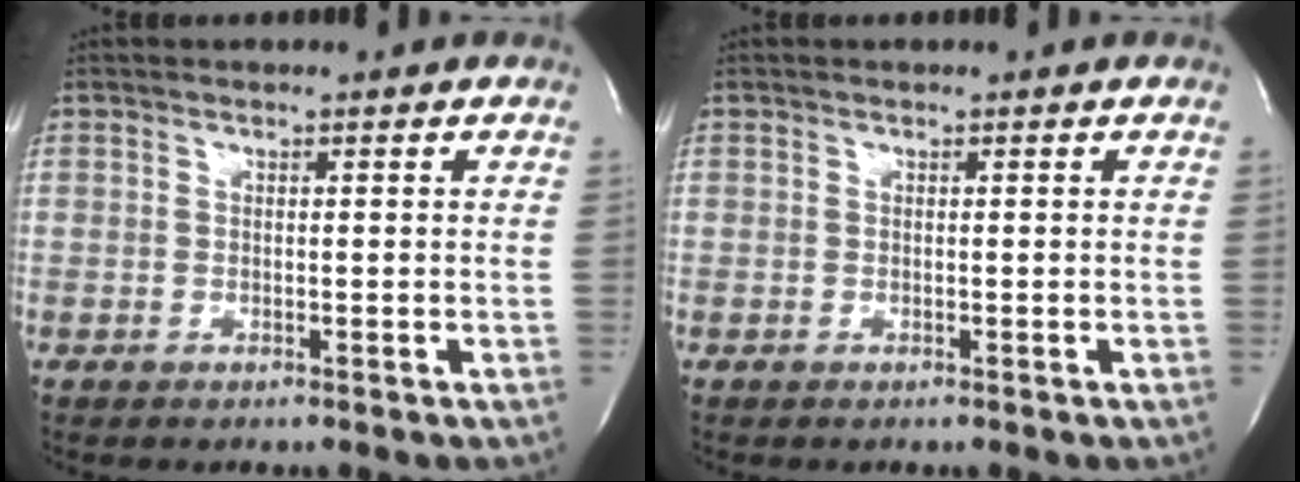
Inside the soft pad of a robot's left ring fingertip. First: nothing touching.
{"total": 0.0}